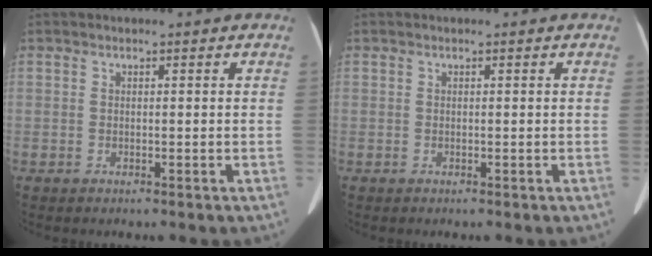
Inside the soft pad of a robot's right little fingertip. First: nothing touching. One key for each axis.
{"total": 0.0}